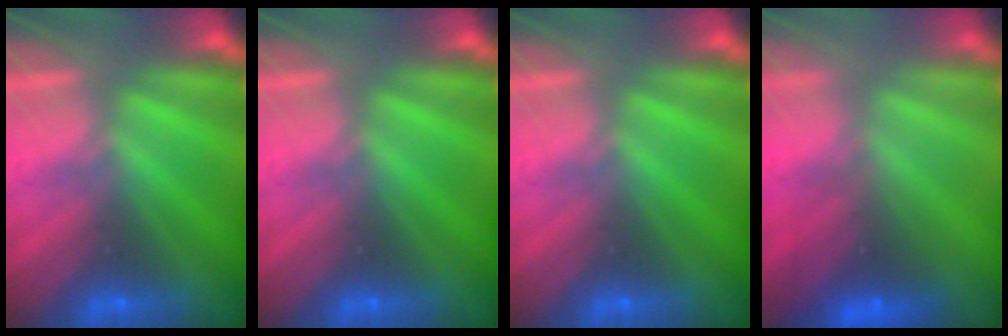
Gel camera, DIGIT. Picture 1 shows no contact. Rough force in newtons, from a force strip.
{"total": 0.0}
{"total": 0.0}
{"total": 2.8}